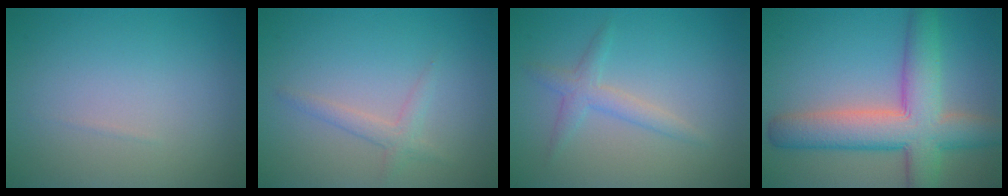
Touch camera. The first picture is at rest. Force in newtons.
{"total": 1.6, "press": 1.6, "slide": 0.1}
{"total": 2.0, "press": 2.0, "slide": 0.0}
{"total": 8.5, "press": 8.5, "slide": 0.4}